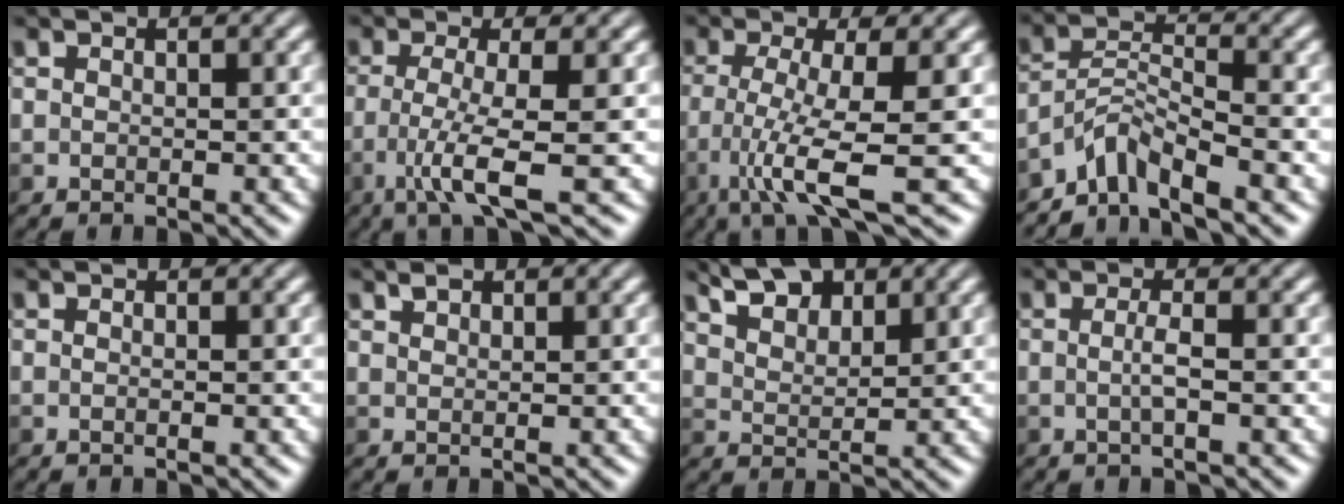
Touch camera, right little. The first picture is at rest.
{"total": 4.6, "force": [-1.9, 0.2, 4.2], "torque": [-0.088, -0.003, -0.039]}
{"total": 6.1, "force": [-2.3, 0.5, 5.6], "torque": [-0.112, -0.004, -0.044]}
{"total": 3.6, "force": [-3.4, 0.0, 1.2], "torque": [-0.023, 0.009, -0.074]}
{"total": 0.0}
{"total": 0.7, "force": [0.7, 0.1, 0.1], "torque": [-0.003, 0.000, 0.017]}
{"total": 5.7, "force": [4.5, 2.2, 2.6], "torque": [-0.061, 0.016, 0.073]}
{"total": 1.1, "force": [-0.4, -0.4, 1.0], "torque": [-0.024, 0.002, -0.006]}